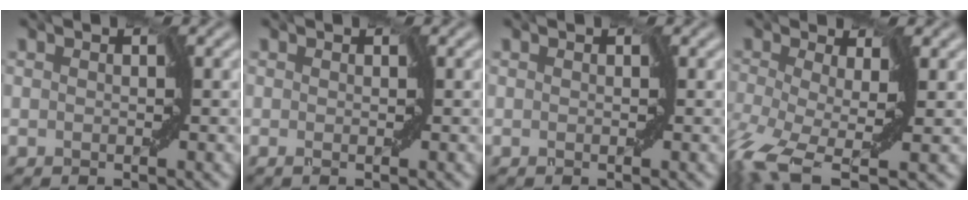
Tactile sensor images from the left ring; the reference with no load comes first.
{"total": 0.7, "force": [-0.1, 0.1, 0.7], "torque": [-0.004, -0.005, -0.004]}
{"total": 0.0}
{"total": 7.3, "force": [-3.6, 3.1, 5.5], "torque": [-0.121, -0.019, -0.082]}